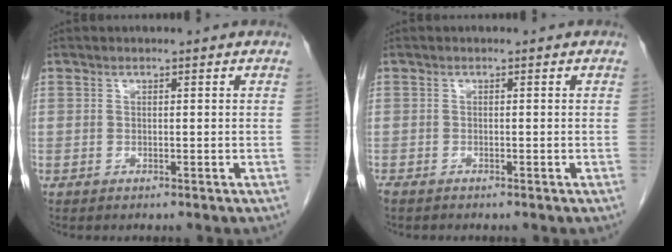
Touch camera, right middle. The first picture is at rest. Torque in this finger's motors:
{"motor_torque": [0.26, -0.10, 0.09, 0.02]}